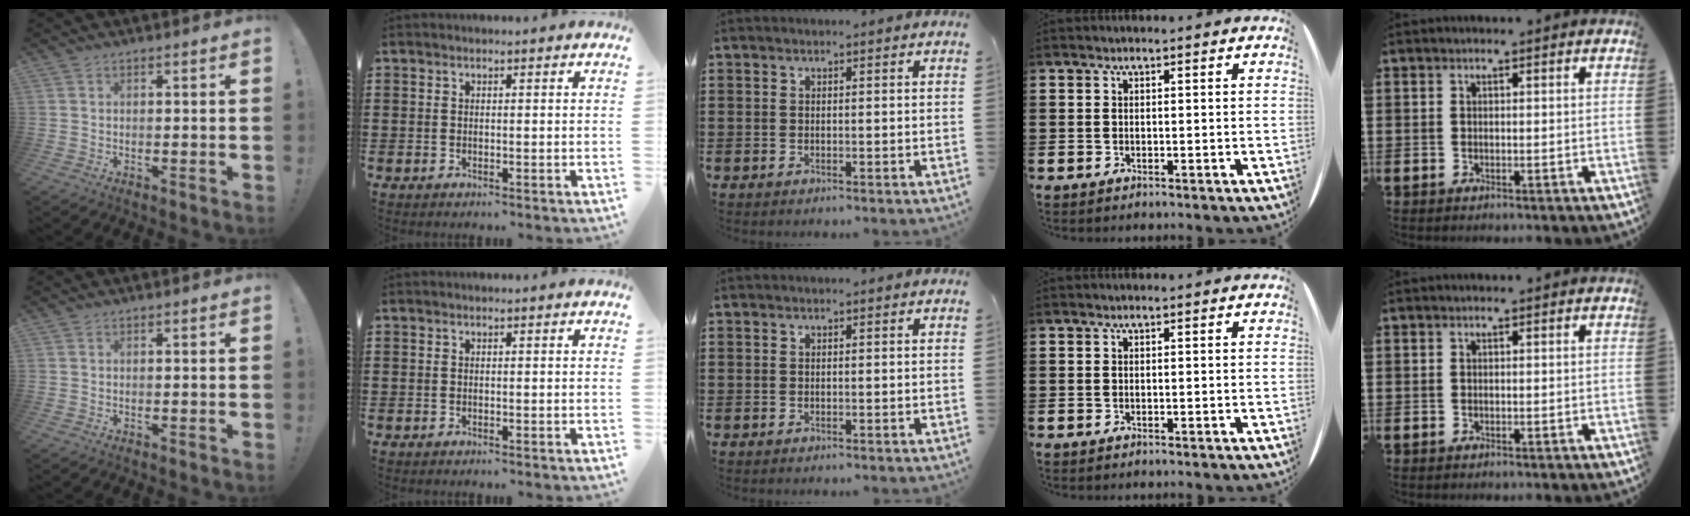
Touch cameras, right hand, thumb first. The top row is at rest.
{}